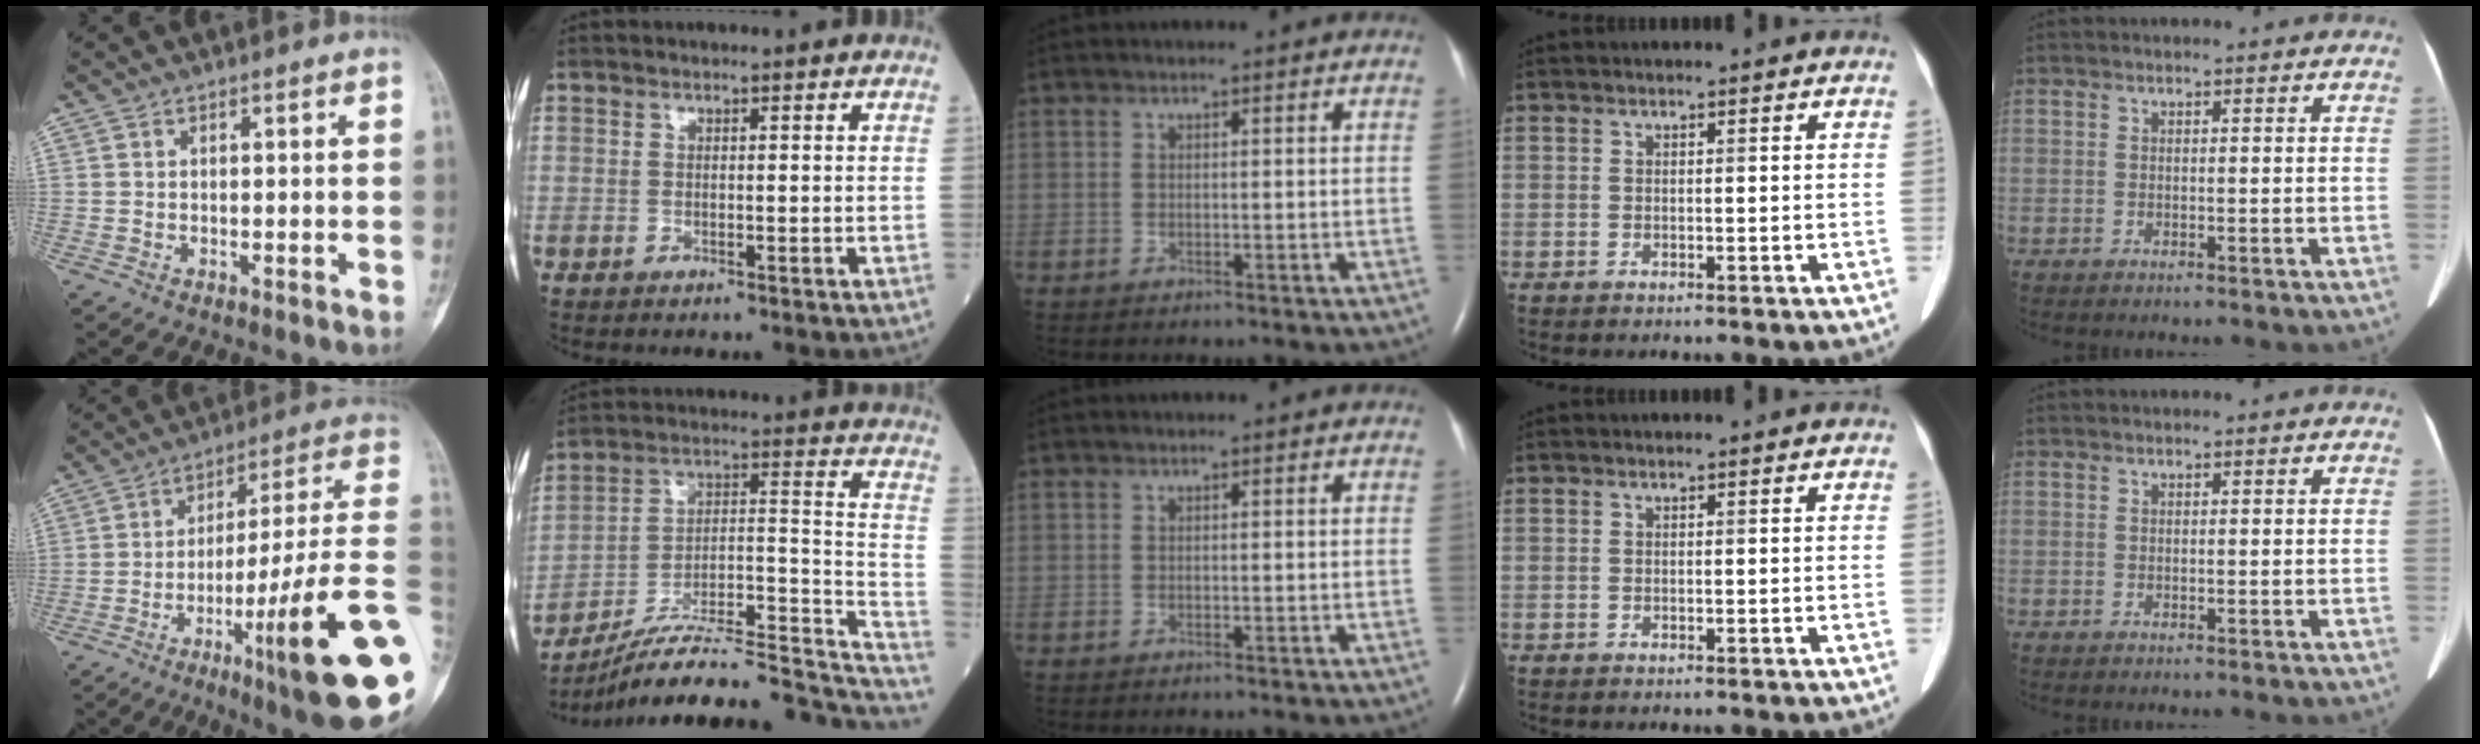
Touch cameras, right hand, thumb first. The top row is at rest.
{"thumb": {"total": 23.7, "force": [-7.4, 1.6, 22.4], "torque": [-0.291, 0.022, -0.112]}, "index": {"total": 24.2, "force": [-21.5, 4.0, 10.3], "torque": [-0.111, 0.041, -0.323]}}